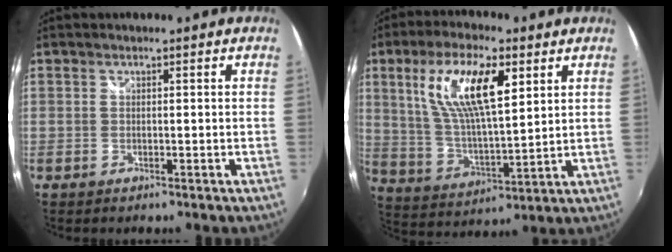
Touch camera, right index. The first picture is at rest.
{"total": 15.6, "force": [6.3, 5.4, 13.2], "torque": [-0.249, 0.010, 0.124]}